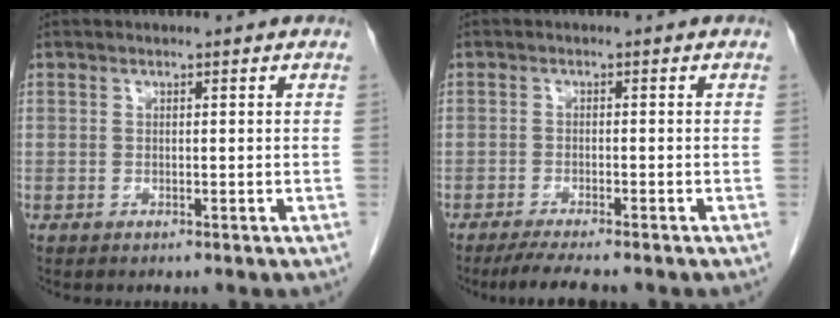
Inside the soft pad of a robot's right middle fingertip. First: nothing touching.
{"total": 5.5, "force": [-4.6, 0.4, 3.0], "torque": [-0.048, -0.013, -0.073]}